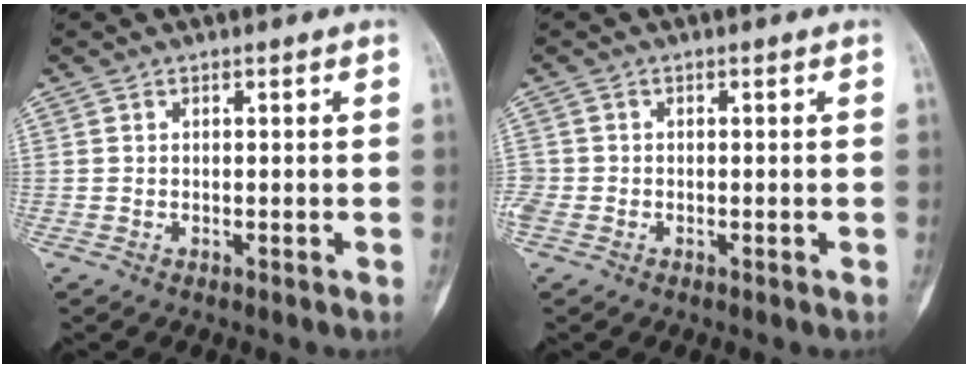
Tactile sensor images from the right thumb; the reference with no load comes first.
{"total": 2.6, "force": [-0.8, 2.2, 1.2], "torque": [-0.033, 0.004, -0.017]}